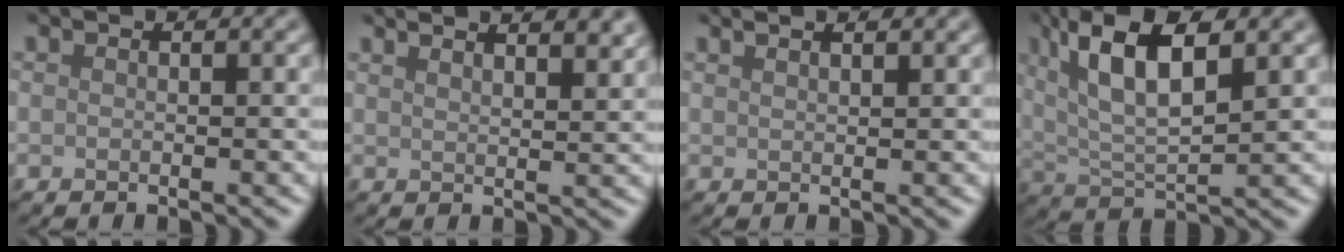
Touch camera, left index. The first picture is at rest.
{"total": 8.4, "force": [6.0, 3.3, 4.9], "torque": [-0.026, 0.047, 0.046]}
{"total": 3.8, "force": [2.6, 1.7, 2.2], "torque": [-0.011, 0.030, 0.001]}
{"total": 8.4, "force": [3.5, 3.0, 7.1], "torque": [-0.140, 0.011, 0.064]}